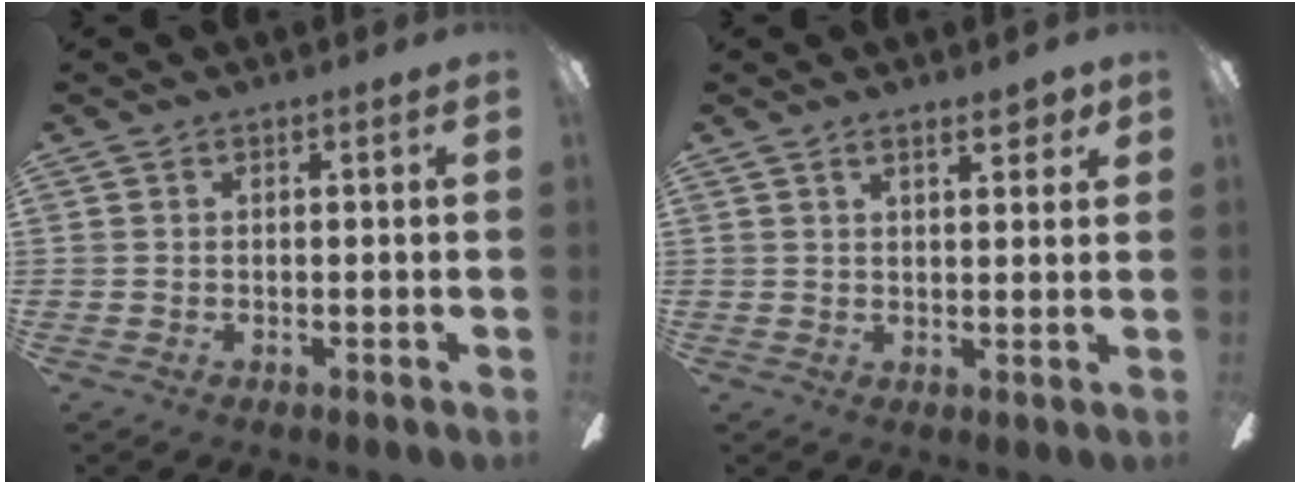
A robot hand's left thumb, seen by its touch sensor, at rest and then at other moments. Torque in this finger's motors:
{"motor_torque": [-0.03, -0.04, 0.04, 0.06, -0.02]}